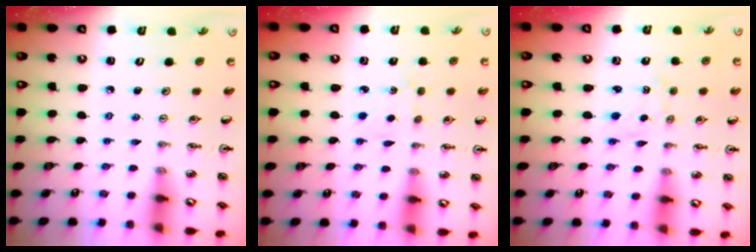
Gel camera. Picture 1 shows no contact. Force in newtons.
{"total": 3.5, "press": 3.5, "slide": 0.4}
{"total": 0.9, "press": 0.7, "slide": 0.5}